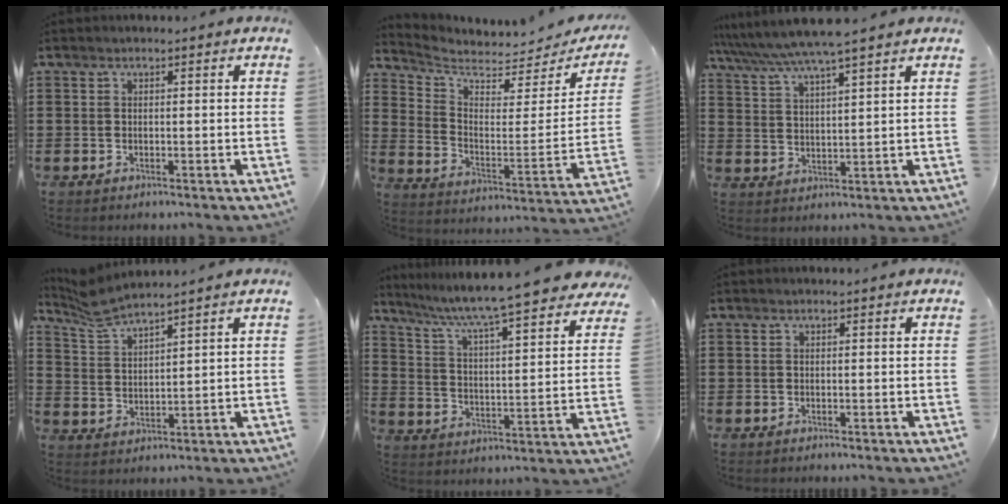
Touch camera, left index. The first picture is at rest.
{"total": 4.5, "force": [4.0, 1.2, 1.7], "torque": [-0.059, -0.039, 0.064]}
{"total": 6.3, "force": [5.6, -0.4, 2.8], "torque": [-0.073, -0.027, 0.097]}
{"total": 4.8, "force": [4.4, 0.0, 1.8], "torque": [-0.050, -0.017, 0.080]}
{"total": 7.2, "force": [6.4, -0.7, 3.3], "torque": [-0.091, -0.052, 0.102]}
{"total": 0.0}